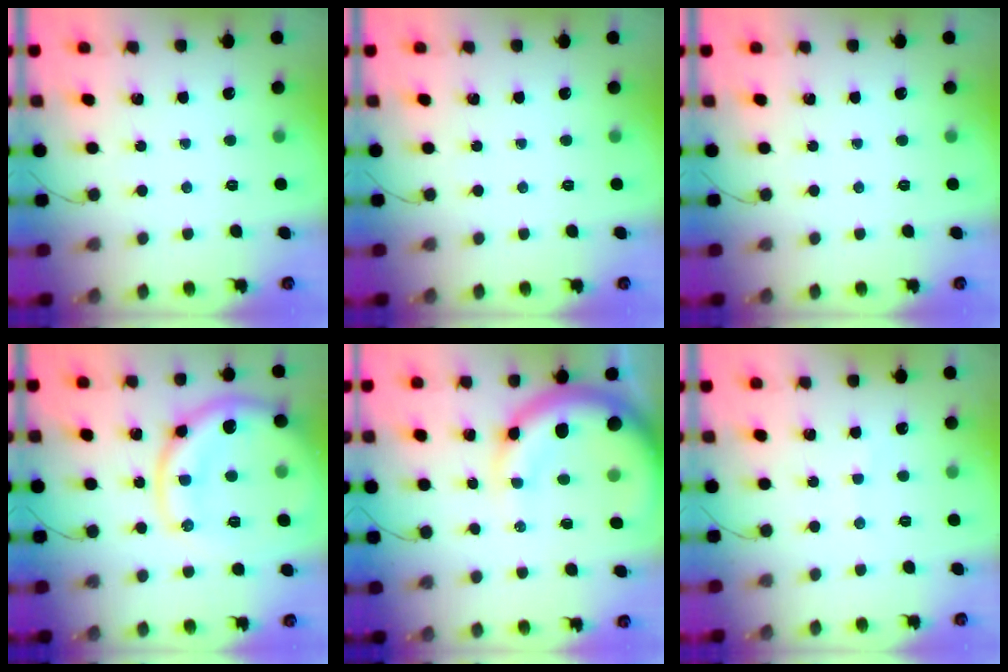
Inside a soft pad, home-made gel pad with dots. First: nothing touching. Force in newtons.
{"total": 0.0}
{"total": 0.0}
{"total": 17.7, "press": 17.6, "slide": 1.6}
{"total": 14.0, "press": 13.6, "slide": 3.6}
{"total": 3.2, "press": 3.1, "slide": 0.9}